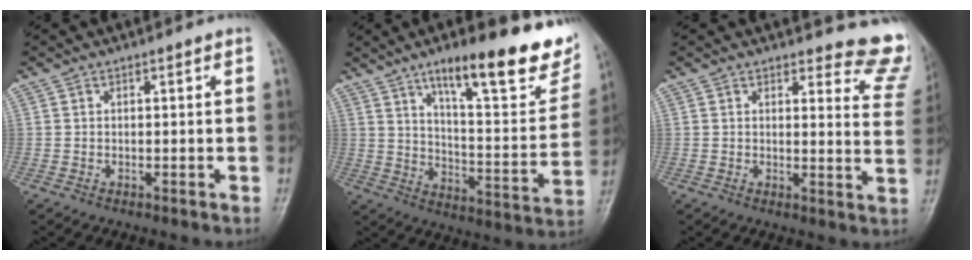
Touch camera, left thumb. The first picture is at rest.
{"total": 23.9, "force": [14.9, 6.3, 17.6], "torque": [-0.203, -0.058, 0.225]}
{"total": 10.4, "force": [10.0, 2.7, 1.3], "torque": [0.033, -0.098, 0.076]}